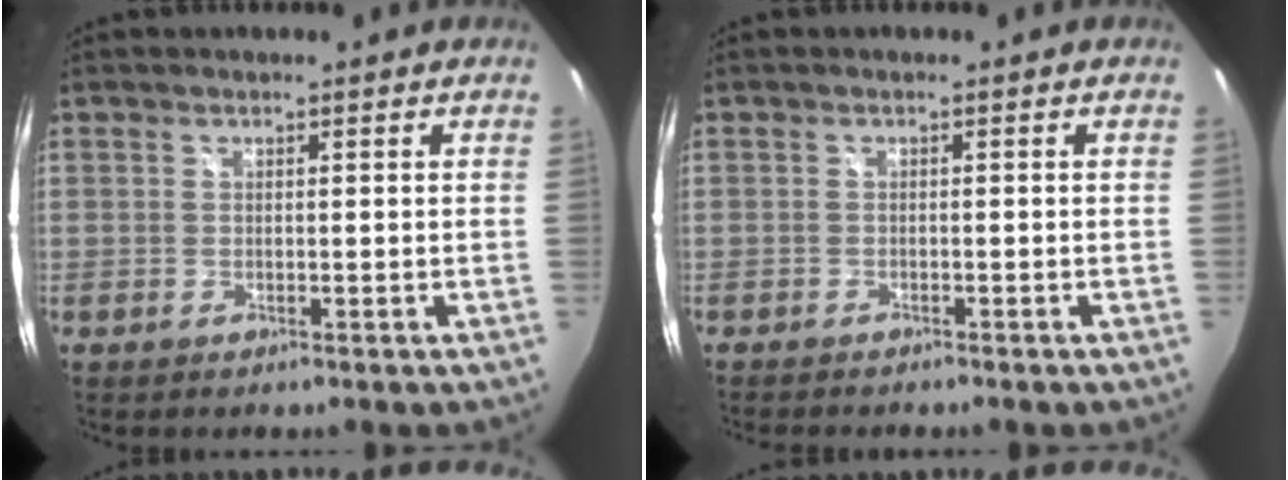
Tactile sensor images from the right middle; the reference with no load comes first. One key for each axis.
{"total": 2.4, "fx": -2.3, "fy": 0.3, "fz": 0.8, "tx": -0.019, "ty": -0.014, "tz": -0.038}